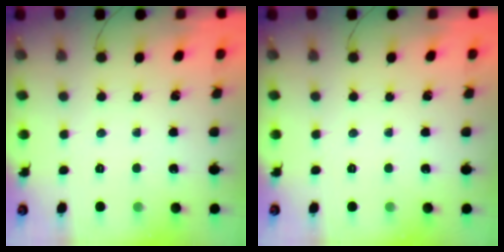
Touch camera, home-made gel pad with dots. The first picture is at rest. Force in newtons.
{"total": 0.0}